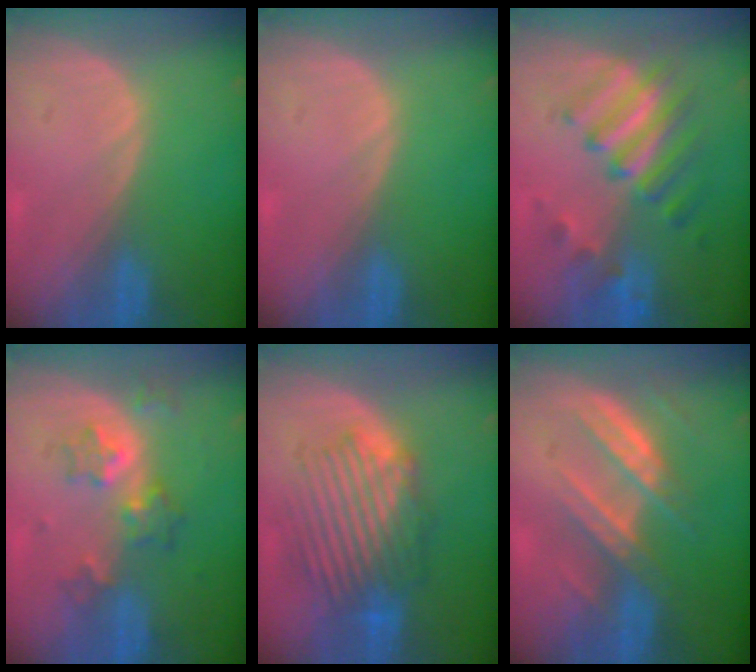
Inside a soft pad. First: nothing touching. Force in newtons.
{"total": 0.0}
{"total": 7.7, "press": 7.7, "slide": 1.0}
{"total": 6.4, "press": 5.5, "slide": 3.2}
{"total": 8.9, "press": 8.6, "slide": 2.2}
{"total": 7.1, "press": 6.9, "slide": 1.8}